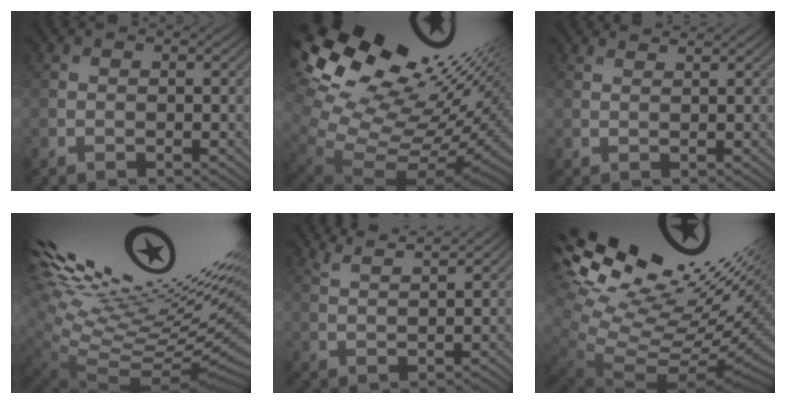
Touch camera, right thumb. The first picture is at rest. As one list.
[{"total": 18.0, "force": [8.1, 9.4, 13.1], "torque": [-0.211, 0.022, 0.173]}, {"total": 1.7, "force": [1.7, -0.3, 0.1], "torque": [-0.004, 0.000, 0.035]}, {"total": 17.2, "force": [7.3, 4.9, 14.8], "torque": [-0.189, 0.032, 0.133]}, {"total": 4.2, "force": [4.0, 0.0, 1.3], "torque": [-0.029, 0.001, 0.079]}, {"total": 17.5, "force": [8.2, 8.0, 13.2], "torque": [-0.208, 0.040, 0.173]}]